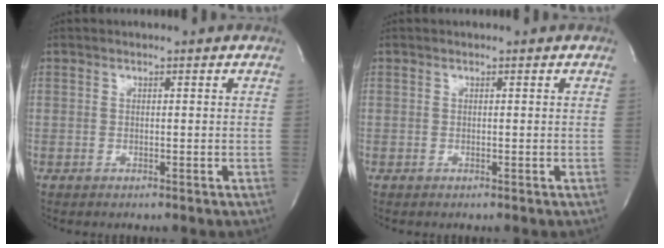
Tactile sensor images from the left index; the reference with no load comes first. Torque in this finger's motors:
{"motor_torque": [0.00, 0.00, 0.00, -0.01]}